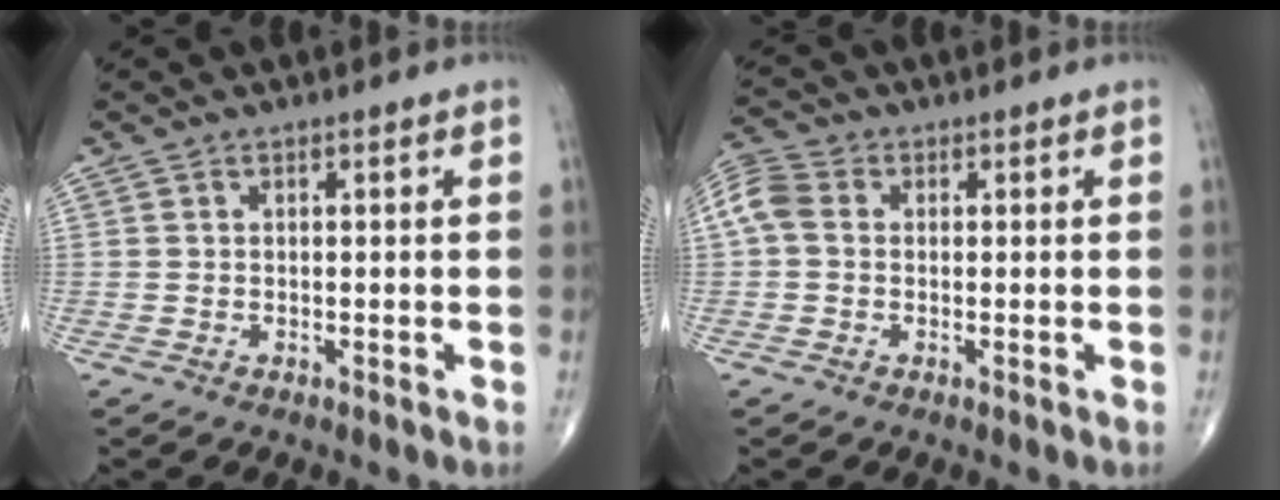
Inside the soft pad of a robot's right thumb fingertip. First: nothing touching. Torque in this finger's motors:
{"motor_torque": [-0.14, 0.25, 0.53, 0.05, 0.16]}